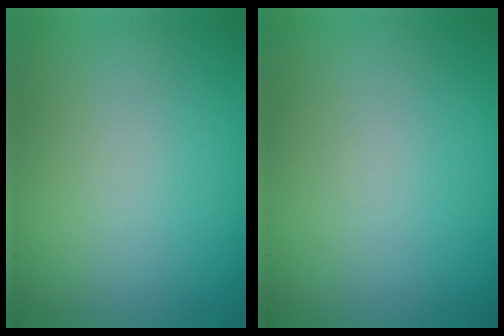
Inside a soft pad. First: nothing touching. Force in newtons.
{"total": 0.0}